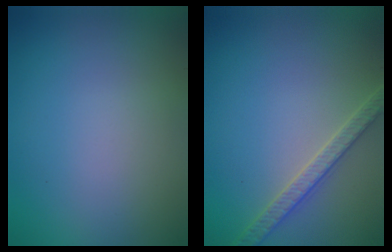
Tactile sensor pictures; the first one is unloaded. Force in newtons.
{"total": 2.8, "press": 2.8, "slide": 0.4}